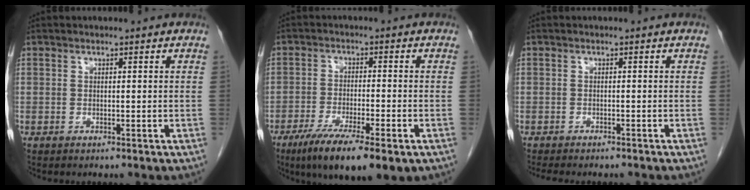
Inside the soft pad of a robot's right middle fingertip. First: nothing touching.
{"total": 11.7, "force": [-7.1, 2.1, 9.0], "torque": [-0.146, -0.024, -0.111]}
{"total": 7.3, "force": [-6.4, 1.9, 3.0], "torque": [-0.037, -0.004, -0.084]}